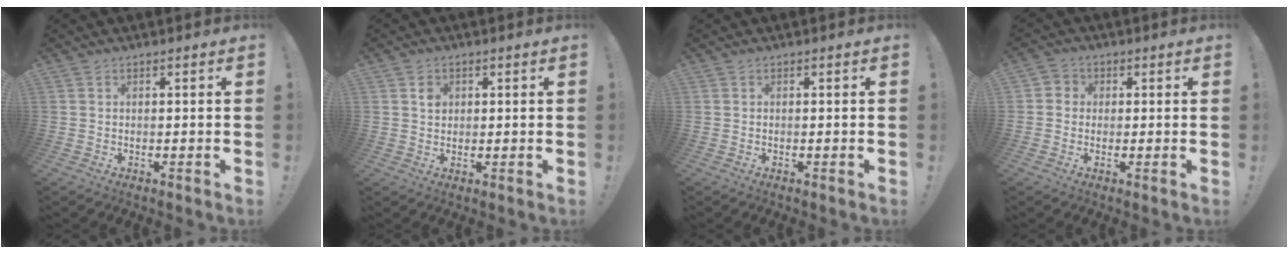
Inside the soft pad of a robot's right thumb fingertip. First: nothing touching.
{"total": 2.8, "force": [0.8, 2.5, 1.0], "torque": [0.004, -0.005, 0.009]}
{"total": 0.0}
{"total": 3.3, "force": [-0.3, 3.2, 1.0], "torque": [-0.011, 0.008, -0.006]}